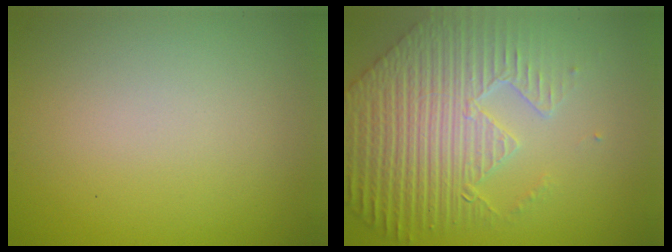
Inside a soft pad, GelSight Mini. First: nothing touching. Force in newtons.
{"total": 8.7, "press": 6.3, "slide": 6.0}